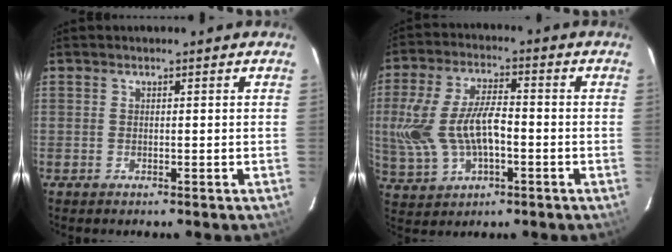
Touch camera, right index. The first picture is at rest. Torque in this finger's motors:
{"motor_torque": [0.45, -0.04, 0.58, 0.21]}